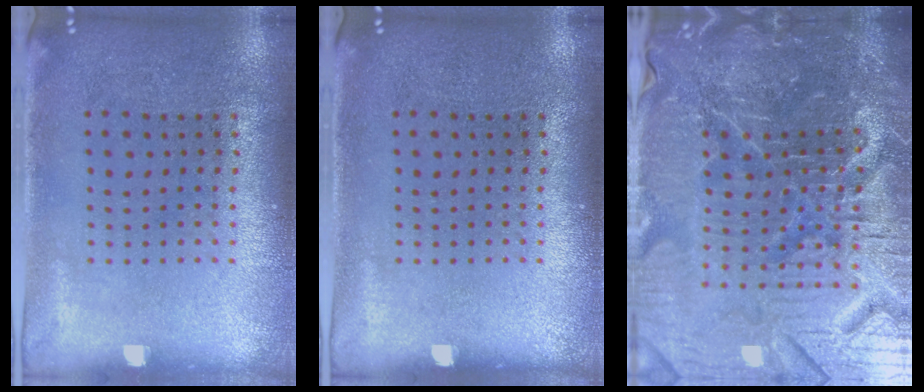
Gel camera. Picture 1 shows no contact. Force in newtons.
{"total": 0.0}
{"total": 7.3, "press": 6.5, "slide": 3.4}